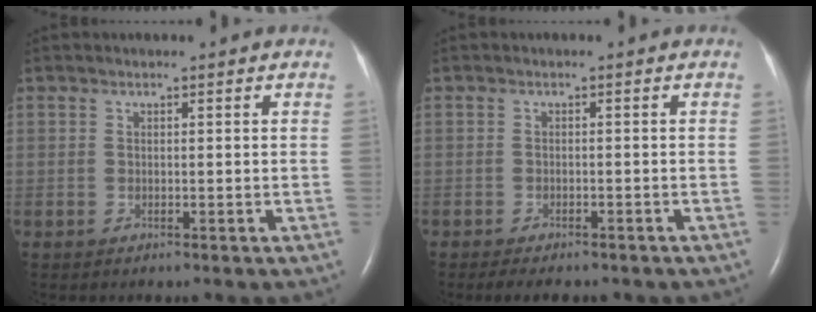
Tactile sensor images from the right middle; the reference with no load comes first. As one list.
[{"total": 6.2, "force": [-5.1, 2.0, 2.9], "torque": [-0.037, -0.007, -0.060]}]